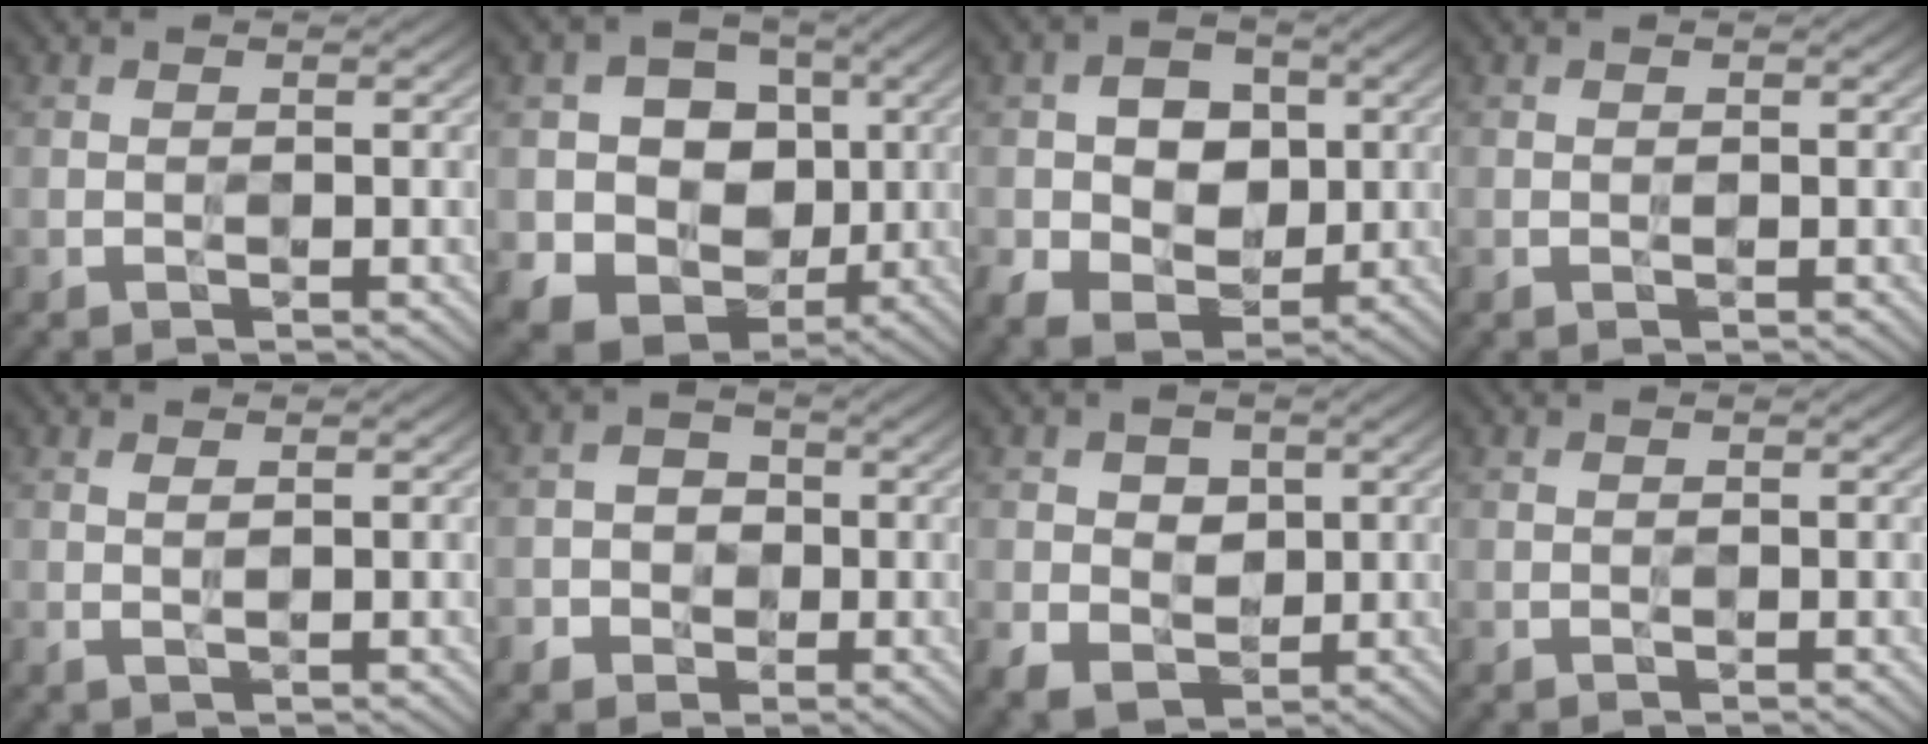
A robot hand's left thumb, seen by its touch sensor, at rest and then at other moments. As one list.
[{"total": 10.6, "force": [-0.1, 9.3, 5.2], "torque": [-0.110, -0.014, -0.016]}, {"total": 8.4, "force": [-0.1, 6.5, 5.3], "torque": [-0.096, -0.005, -0.003]}, {"total": 0.0}, {"total": 0.9, "force": [0.5, 0.0, 0.8], "torque": [-0.018, 0.003, 0.010]}, {"total": 3.5, "force": [-0.8, 3.2, 1.1], "torque": [-0.011, 0.001, -0.026]}, {"total": 4.9, "force": [0.3, 4.0, 2.8], "torque": [-0.056, -0.004, 0.006]}, {"total": 0.0}]